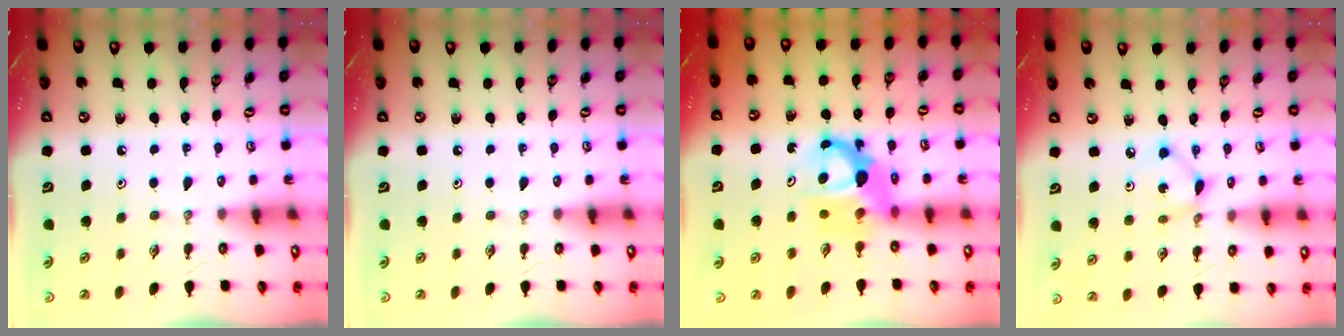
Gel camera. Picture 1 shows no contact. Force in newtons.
{"total": 0.0}
{"total": 7.8, "press": 7.7, "slide": 0.7}
{"total": 3.2, "press": 3.2, "slide": 0.1}